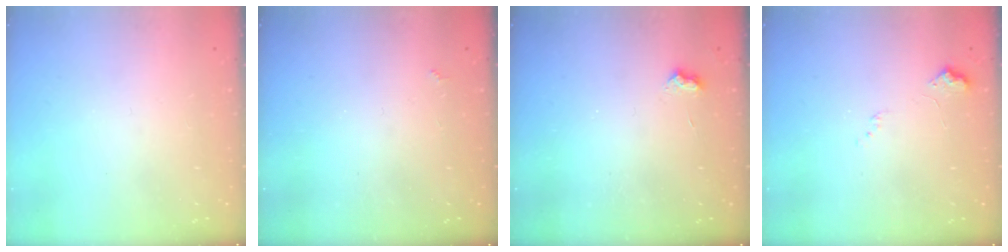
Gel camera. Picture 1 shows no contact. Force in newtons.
{"total": 1.4, "press": 1.3, "slide": 0.4}
{"total": 4.0, "press": 3.9, "slide": 0.5}
{"total": 7.8, "press": 7.7, "slide": 1.0}